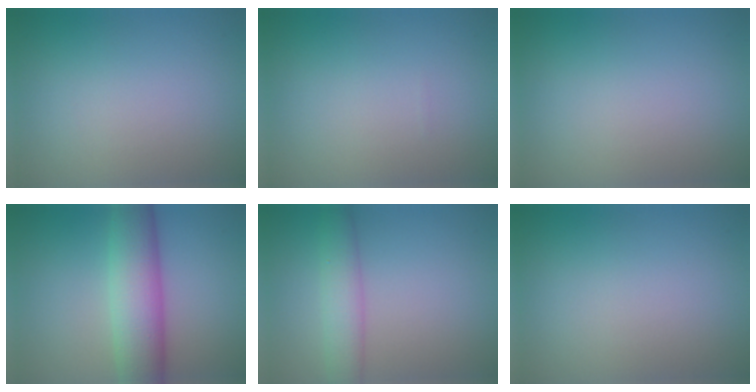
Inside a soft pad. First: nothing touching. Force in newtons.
{"total": 0.0}
{"total": 0.0}
{"total": 7.5, "press": 7.5, "slide": 0.3}
{"total": 3.7, "press": 3.7, "slide": 0.2}
{"total": 0.0}